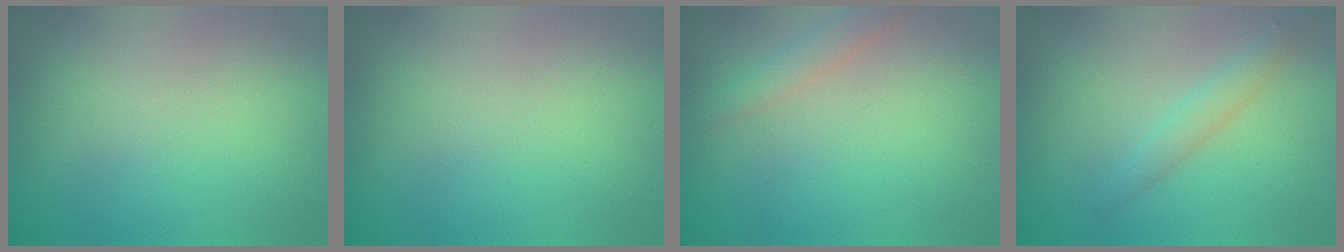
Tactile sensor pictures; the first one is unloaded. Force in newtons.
{"total": 0.0}
{"total": 1.6, "press": 1.6, "slide": 0.2}
{"total": 1.7, "press": 1.7, "slide": 0.0}